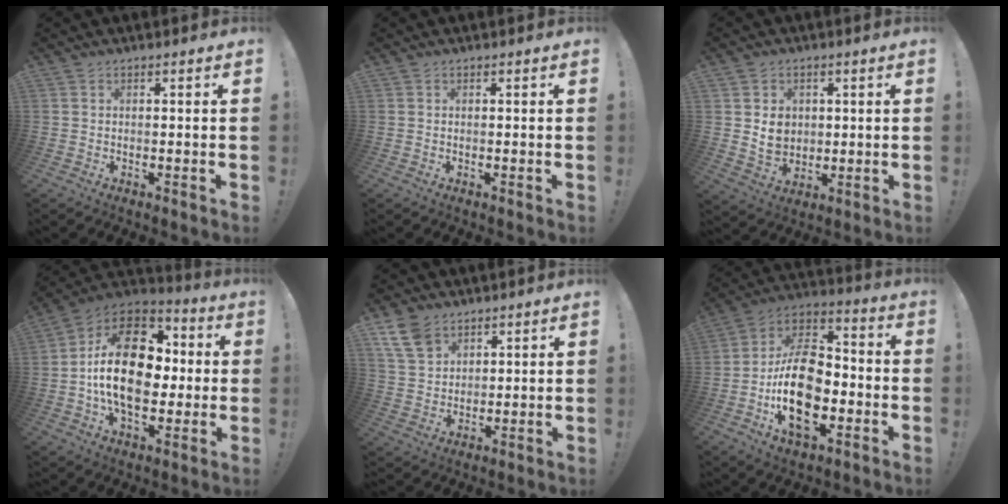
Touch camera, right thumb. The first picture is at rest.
{"total": 0.0}
{"total": 7.4, "force": [1.9, 6.5, 2.9], "torque": [-0.029, -0.010, 0.039]}
{"total": 24.3, "force": [0.3, 15.6, 18.5], "torque": [-0.321, 0.023, 0.013]}
{"total": 10.1, "force": [6.5, 6.6, 4.1], "torque": [-0.071, -0.031, 0.130]}
{"total": 21.1, "force": [-5.3, 12.9, 15.8], "torque": [-0.285, 0.027, -0.083]}